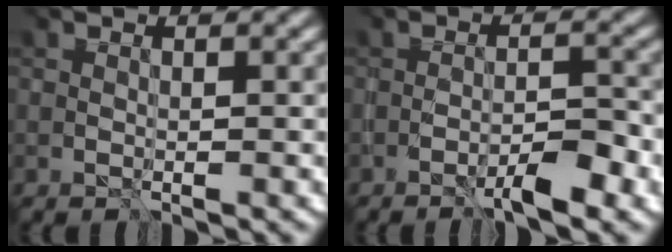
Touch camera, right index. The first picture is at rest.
{"total": 3.4, "force": [-3.0, -0.5, 1.5], "torque": [-0.036, 0.003, -0.036]}